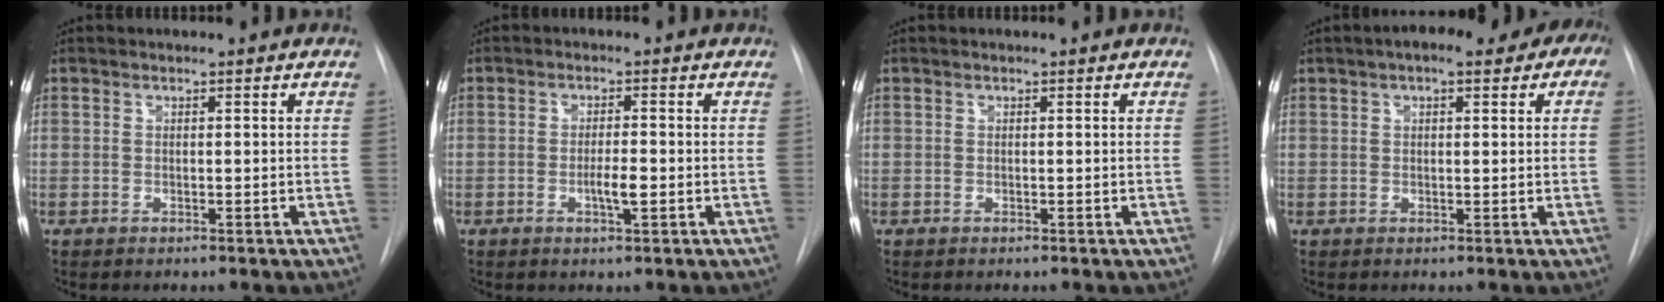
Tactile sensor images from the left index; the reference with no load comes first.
{"total": 2.8, "force": [-0.8, 0.4, 2.7], "torque": [-0.050, -0.002, -0.013]}
{"total": 0.0}
{"total": 10.3, "force": [5.3, 3.8, 7.9], "torque": [-0.090, 0.038, 0.062]}